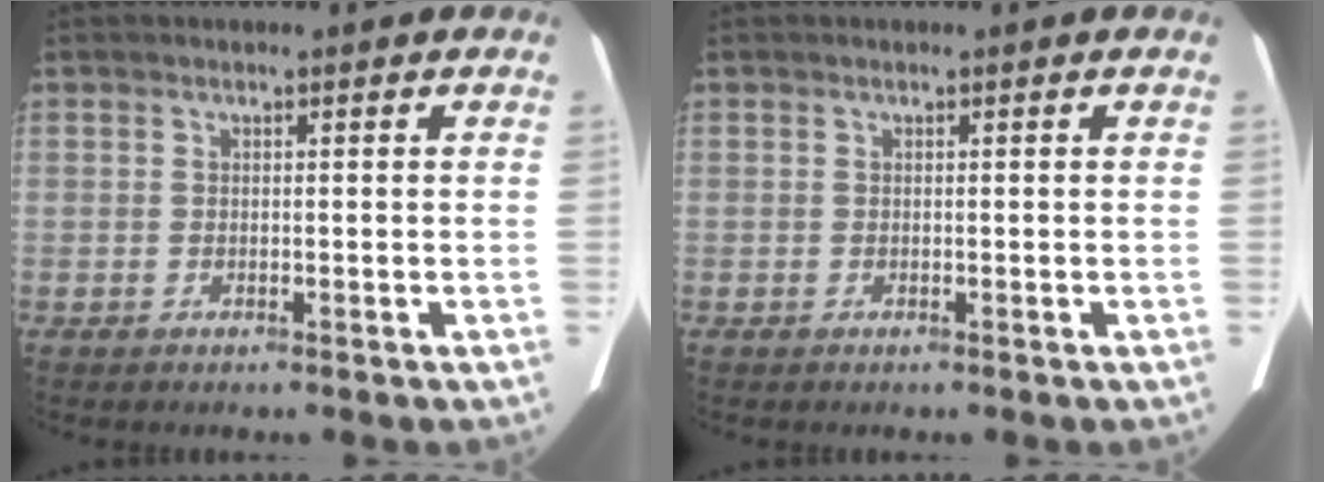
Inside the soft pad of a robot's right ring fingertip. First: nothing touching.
{"total": 0.0}